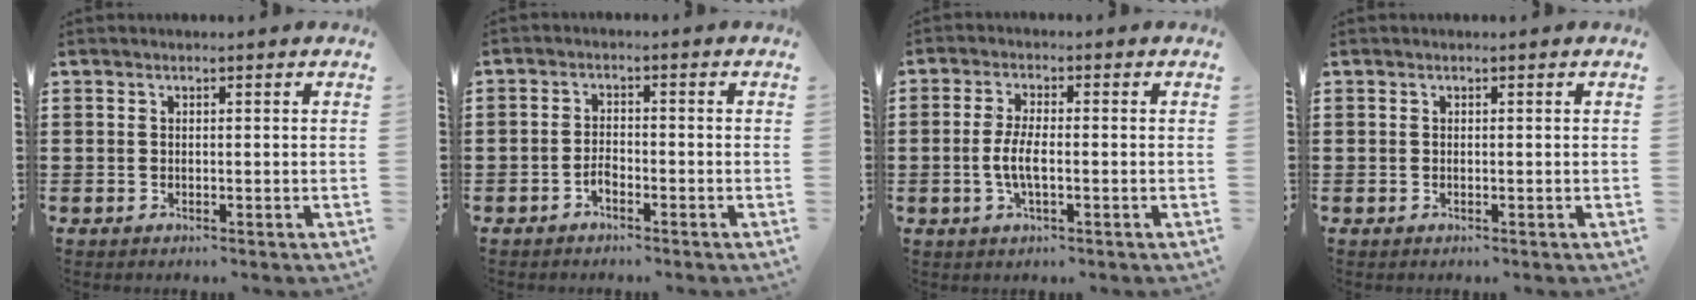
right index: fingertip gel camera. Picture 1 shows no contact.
{"total": 1.8, "force": [-1.4, 0.8, 0.8], "torque": [-0.020, 0.001, -0.028]}
{"total": 4.3, "force": [-1.0, 1.2, 4.0], "torque": [-0.092, -0.003, -0.025]}
{"total": 0.0}